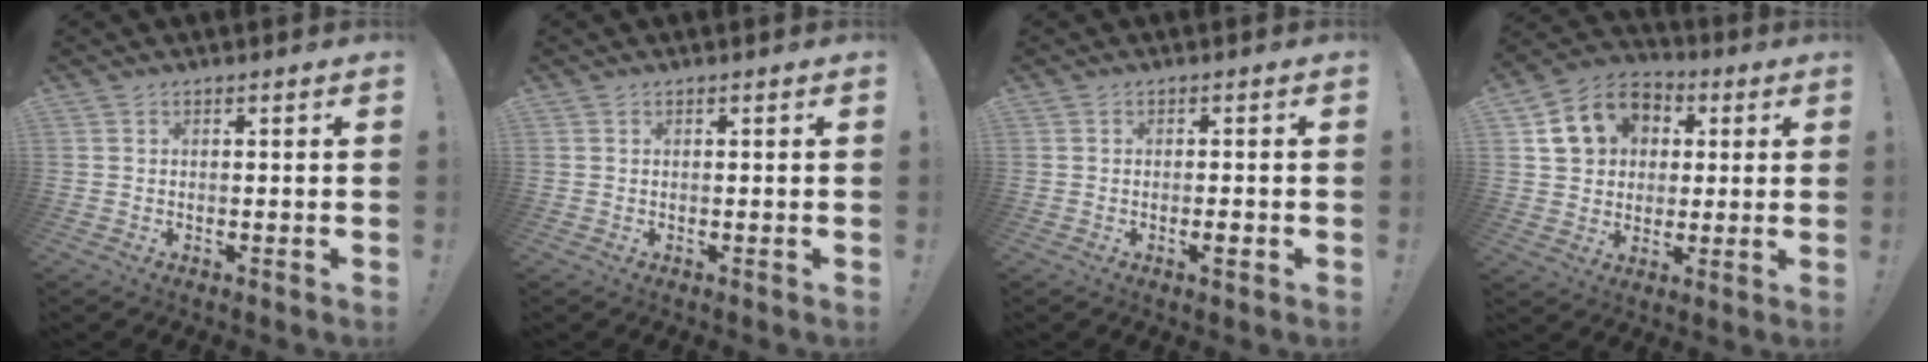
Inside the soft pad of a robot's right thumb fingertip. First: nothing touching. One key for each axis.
{"total": 0.0}
{"total": 2.6, "fx": -1.1, "fy": 0.5, "fz": 2.3, "tx": -0.032, "ty": 0.001, "tz": -0.018}
{"total": 13.7, "fx": 4.1, "fy": 11.5, "fz": 6.2, "tx": -0.089, "ty": -0.003, "tz": 0.087}